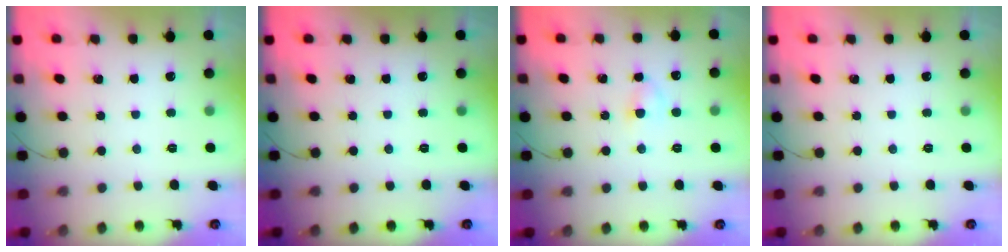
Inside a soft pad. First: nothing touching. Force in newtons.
{"total": 0.0}
{"total": 3.2, "press": 2.9, "slide": 1.3}
{"total": 0.0}